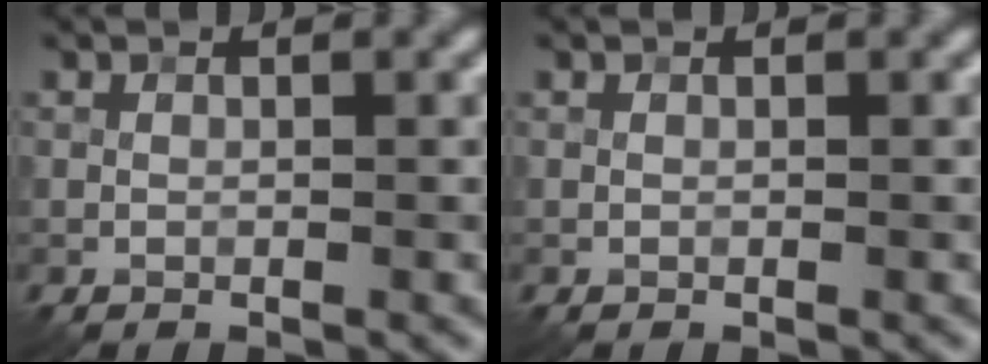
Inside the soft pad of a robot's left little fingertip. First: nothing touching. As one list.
[{"total": 0.0}]